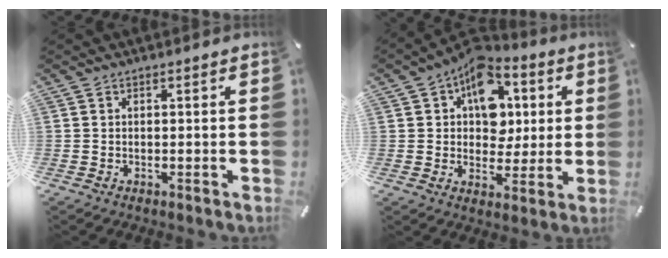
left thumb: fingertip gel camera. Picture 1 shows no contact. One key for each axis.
{"total": 13.7, "fx": 5.0, "fy": 10.3, "fz": 7.5, "tx": -0.109, "ty": -0.032, "tz": 0.092}